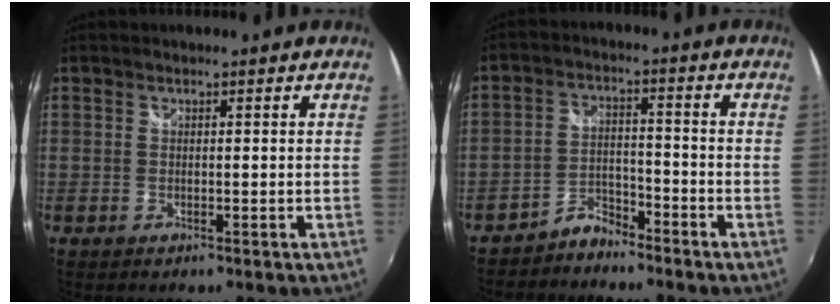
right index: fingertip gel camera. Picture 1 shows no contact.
{"total": 4.5, "force": [-4.1, 1.6, 0.6], "torque": [-0.015, 0.014, -0.074]}